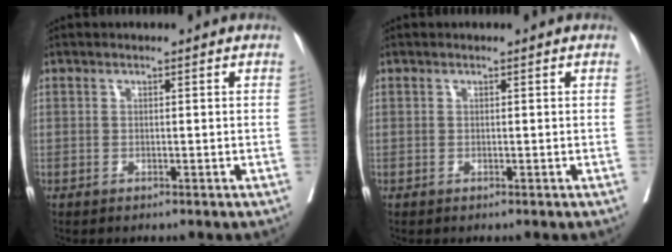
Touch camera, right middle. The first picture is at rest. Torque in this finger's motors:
{"motor_torque": [-0.26, 0.14, -0.01, 0.00]}